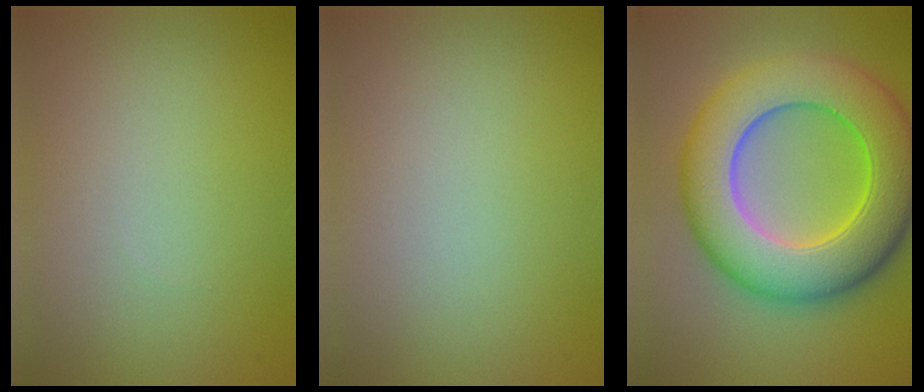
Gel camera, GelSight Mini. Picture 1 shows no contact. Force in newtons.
{"total": 0.0}
{"total": 12.2, "press": 12.2, "slide": 0.2}